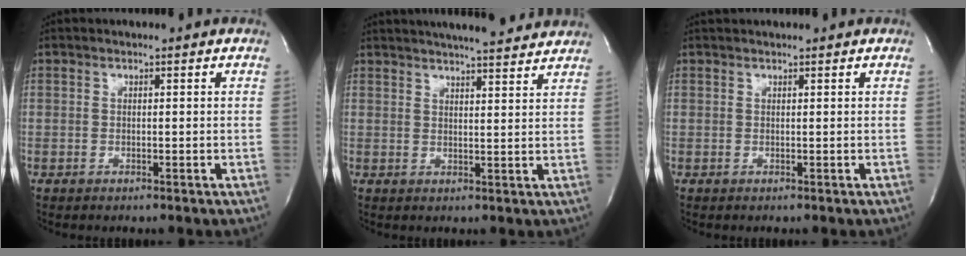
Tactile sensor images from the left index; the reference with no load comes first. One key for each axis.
{"total": 13.3, "fx": 12.0, "fy": 1.5, "fz": 5.6, "tx": -0.086, "ty": 0.014, "tz": 0.155}
{"total": 2.6, "fx": 2.4, "fy": 0.2, "fz": 1.0, "tx": -0.010, "ty": 0.029, "tz": 0.035}